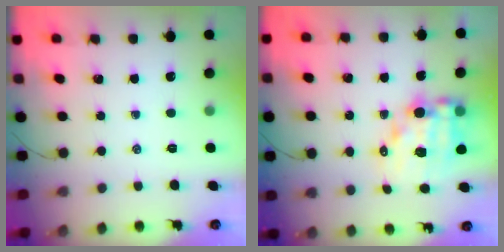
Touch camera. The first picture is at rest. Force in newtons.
{"total": 11.7, "press": 11.3, "slide": 2.9}